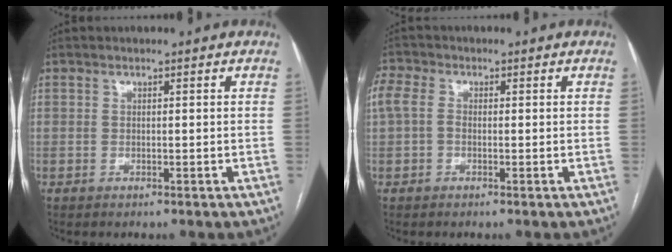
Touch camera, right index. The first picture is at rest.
{"total": 4.7, "force": [0.3, 3.5, 3.2], "torque": [-0.092, 0.022, 0.005]}